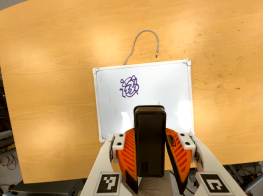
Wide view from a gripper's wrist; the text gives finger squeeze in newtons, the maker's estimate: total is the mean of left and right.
{"total": 5.1, "left": 4.1, "right": 6.0}